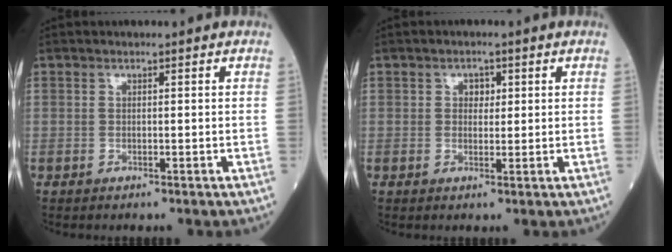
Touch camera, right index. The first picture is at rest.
{"total": 2.0, "force": [0.6, 1.4, 1.2], "torque": [-0.014, 0.003, 0.007]}